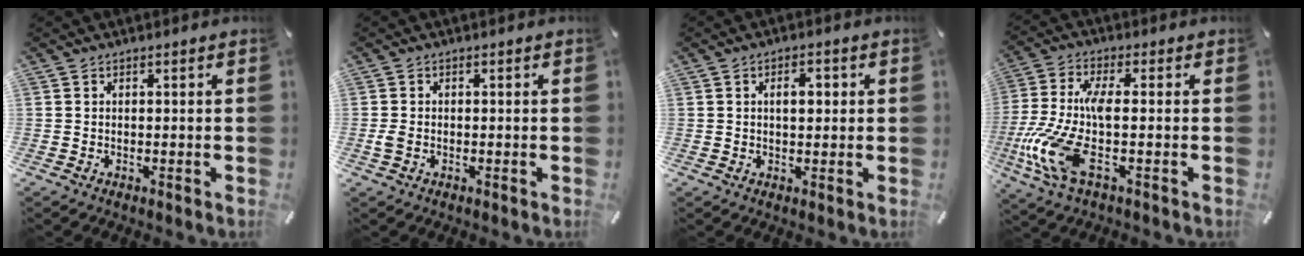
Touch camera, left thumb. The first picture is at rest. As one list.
[{"total": 1.7, "force": [-0.4, 1.2, 1.2], "torque": [-0.022, 0.002, -0.007]}, {"total": 3.9, "force": [0.7, 2.3, 3.1], "torque": [-0.041, 0.003, 0.002]}, {"total": 12.2, "force": [-2.0, 3.6, 11.4], "torque": [-0.269, -0.020, -0.047]}]